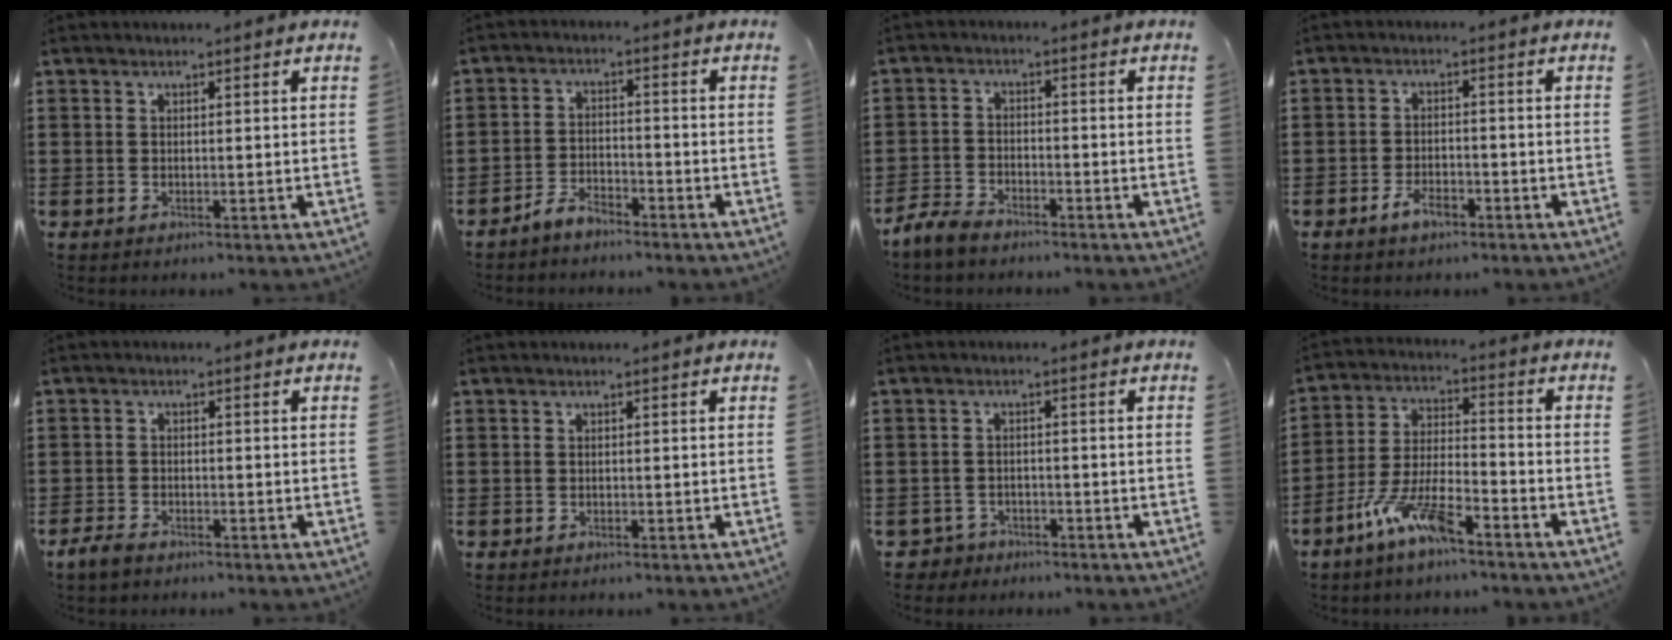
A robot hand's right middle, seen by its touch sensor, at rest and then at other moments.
{"total": 3.6, "force": [-3.5, 0.8, 0.5], "torque": [-0.019, 0.006, -0.074]}
{"total": 3.9, "force": [-3.6, 1.2, 1.0], "torque": [-0.040, 0.000, -0.081]}
{"total": 3.5, "force": [-2.4, 1.5, 2.1], "torque": [-0.044, 0.002, -0.047]}
{"total": 2.5, "force": [-2.0, 1.1, 1.1], "torque": [-0.035, 0.001, -0.044]}
{"total": 0.5, "force": [-0.3, 0.4, 0.1], "torque": [-0.001, 0.004, -0.009]}
{"total": 2.5, "force": [-2.3, 1.1, -0.1], "torque": [-0.006, 0.002, -0.052]}
{"total": 8.7, "force": [-6.4, 1.6, 5.7], "torque": [-0.129, -0.004, -0.124]}